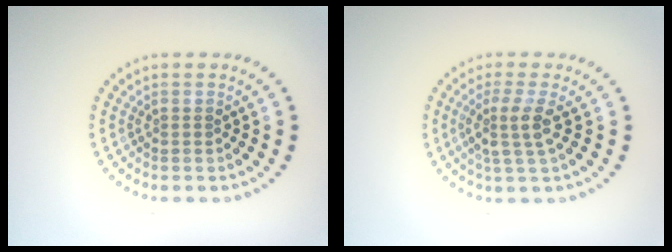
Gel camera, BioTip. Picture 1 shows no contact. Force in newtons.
{"total": 2.7, "press": 2.2, "slide": 1.6}